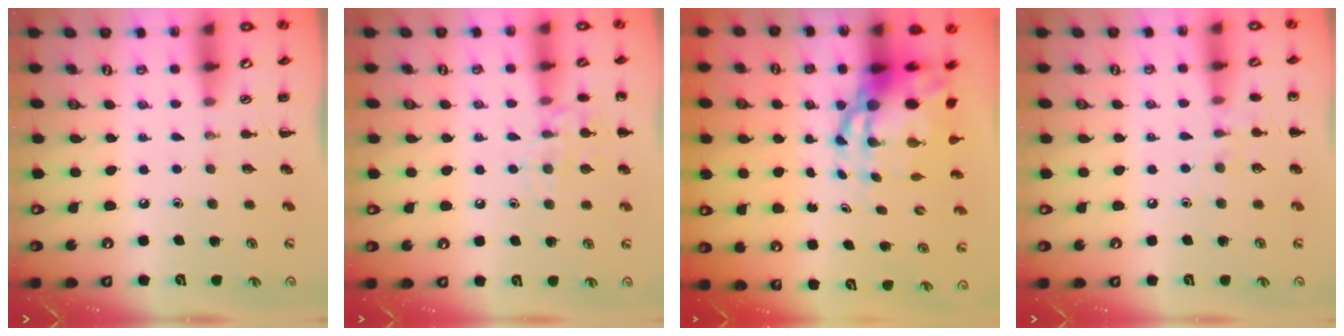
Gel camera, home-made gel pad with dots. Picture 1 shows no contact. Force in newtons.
{"total": 9.9, "press": 9.8, "slide": 1.6}
{"total": 9.4, "press": 9.1, "slide": 2.6}
{"total": 6.7, "press": 6.4, "slide": 2.0}